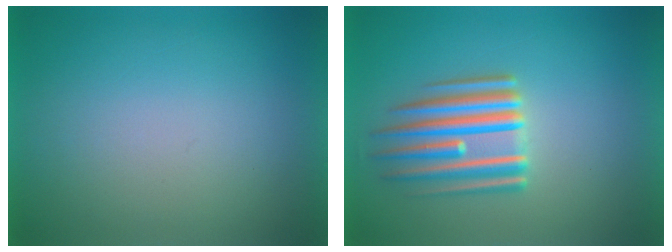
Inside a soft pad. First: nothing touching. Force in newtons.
{"total": 5.6}